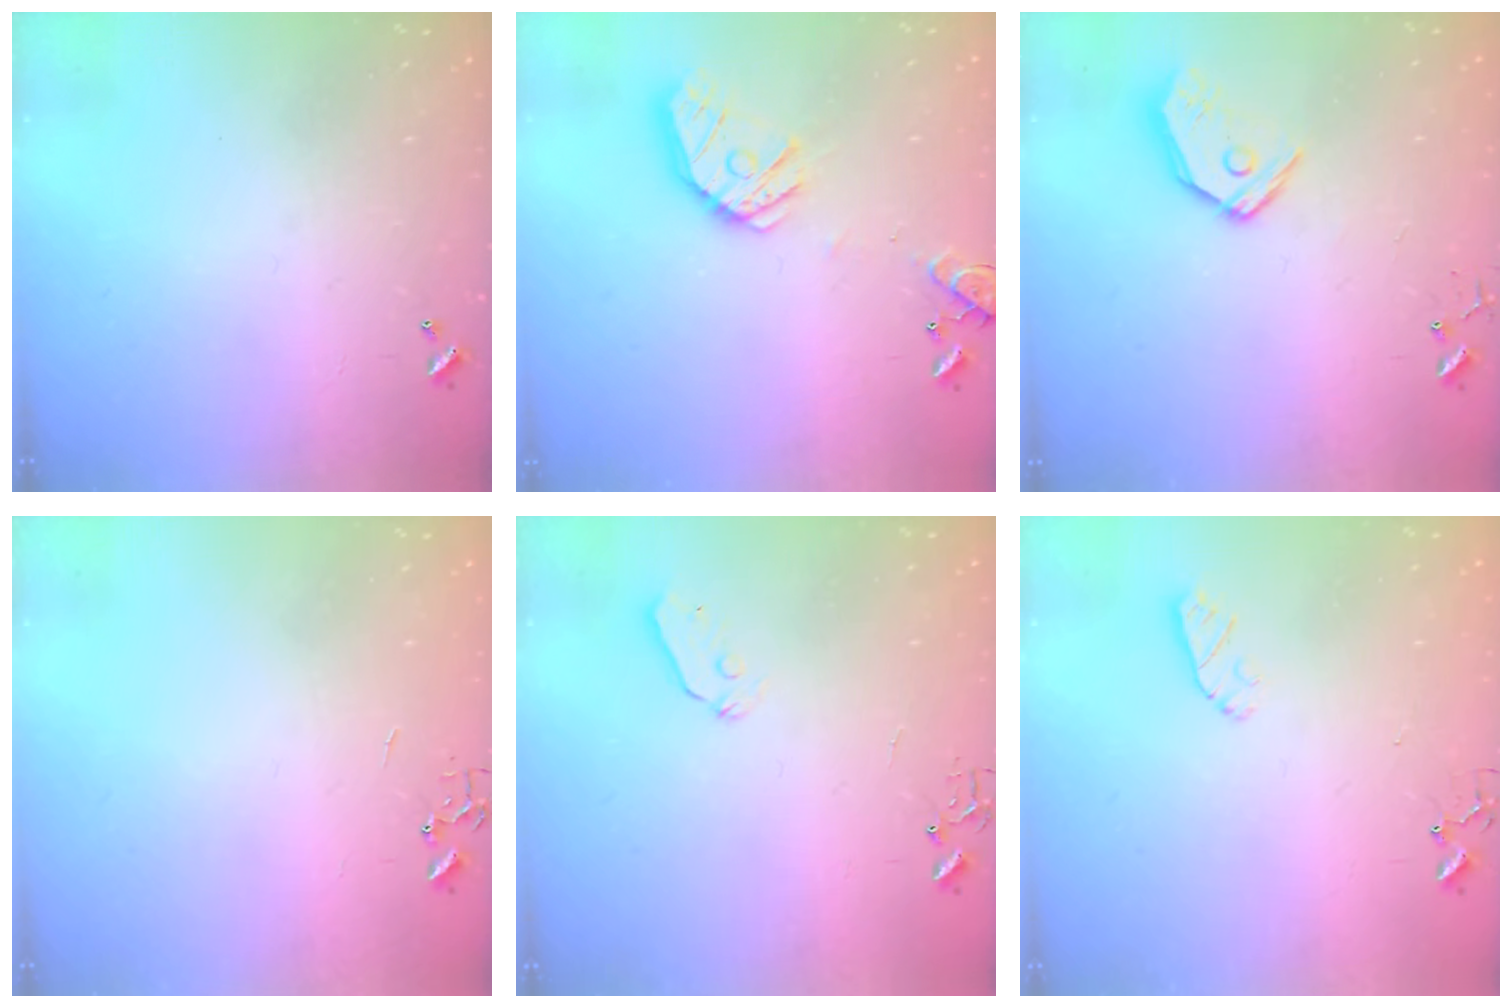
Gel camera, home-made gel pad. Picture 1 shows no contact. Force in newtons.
{"total": 15.8, "press": 15.5, "slide": 2.5}
{"total": 11.1, "press": 11.0, "slide": 1.7}
{"total": 0.0}
{"total": 4.5, "press": 4.4, "slide": 0.7}
{"total": 4.4, "press": 4.4, "slide": 0.6}